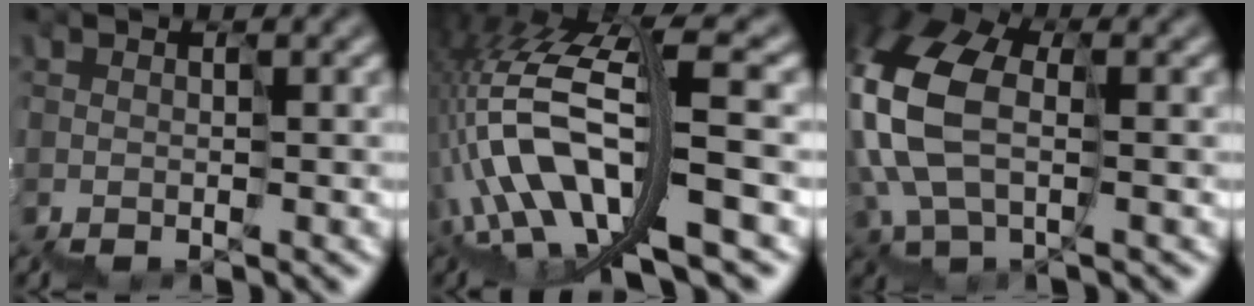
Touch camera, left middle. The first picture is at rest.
{"total": 9.6, "force": [-3.0, 3.1, 8.6], "torque": [-0.185, 0.027, -0.051]}
{"total": 6.8, "force": [0.9, 4.2, 5.3], "torque": [-0.170, 0.024, 0.007]}